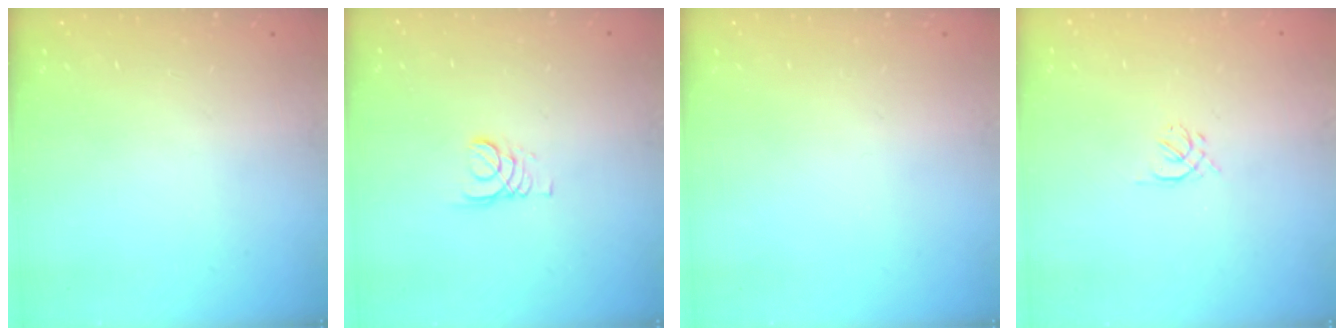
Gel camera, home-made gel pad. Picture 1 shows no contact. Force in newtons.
{"total": 2.1, "press": 2.1, "slide": 0.1}
{"total": 0.0}
{"total": 1.6, "press": 1.5, "slide": 0.6}